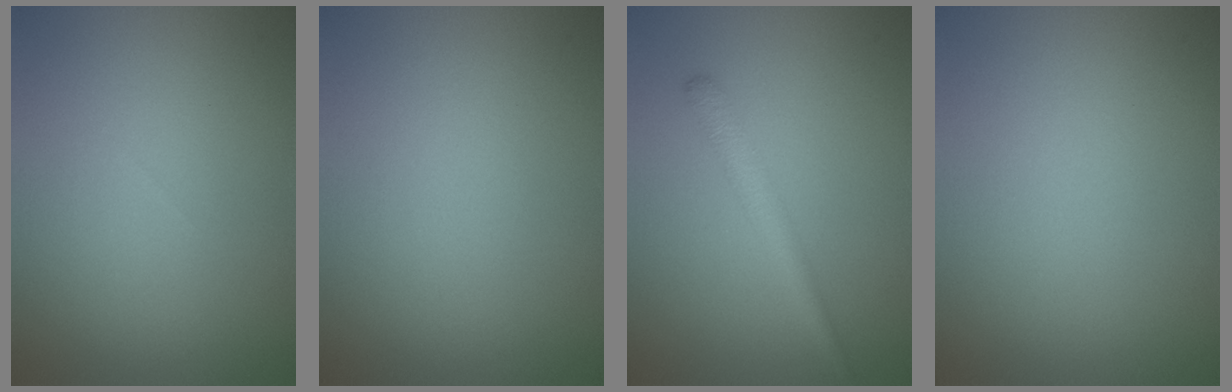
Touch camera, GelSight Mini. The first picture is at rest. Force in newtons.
{"total": 0.0}
{"total": 2.3, "press": 2.3, "slide": 0.0}
{"total": 0.0}